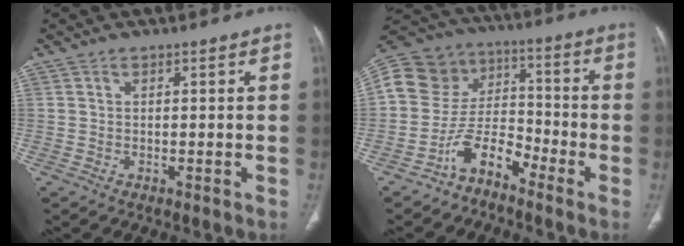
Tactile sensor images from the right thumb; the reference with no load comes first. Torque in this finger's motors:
{"motor_torque": [1.57, 1.78, 1.10, -1.25, 0.10]}